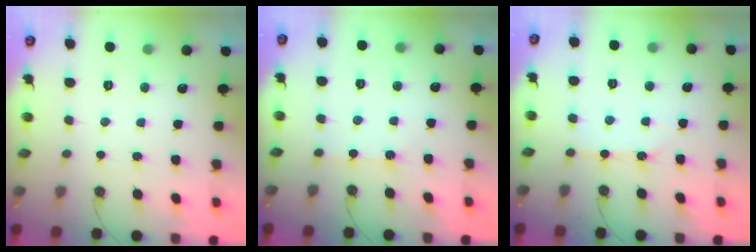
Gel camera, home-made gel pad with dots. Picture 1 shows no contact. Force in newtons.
{"total": 3.5, "press": 3.4, "slide": 0.5}
{"total": 6.3, "press": 6.2, "slide": 0.6}